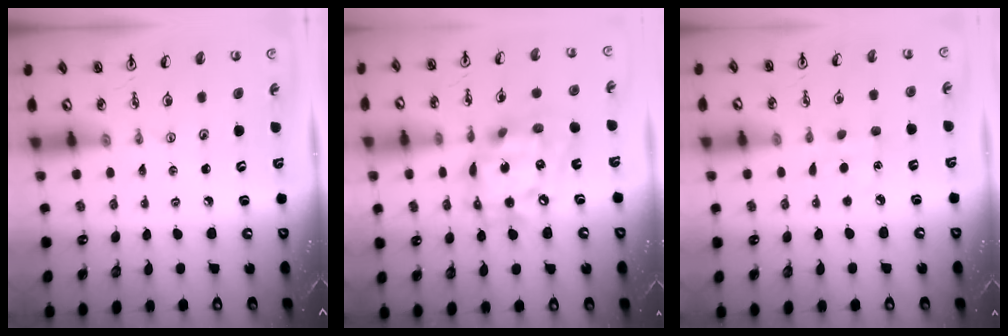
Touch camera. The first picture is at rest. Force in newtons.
{"total": 18.0, "press": 17.9, "slide": 1.8}
{"total": 4.7, "press": 4.6, "slide": 0.5}